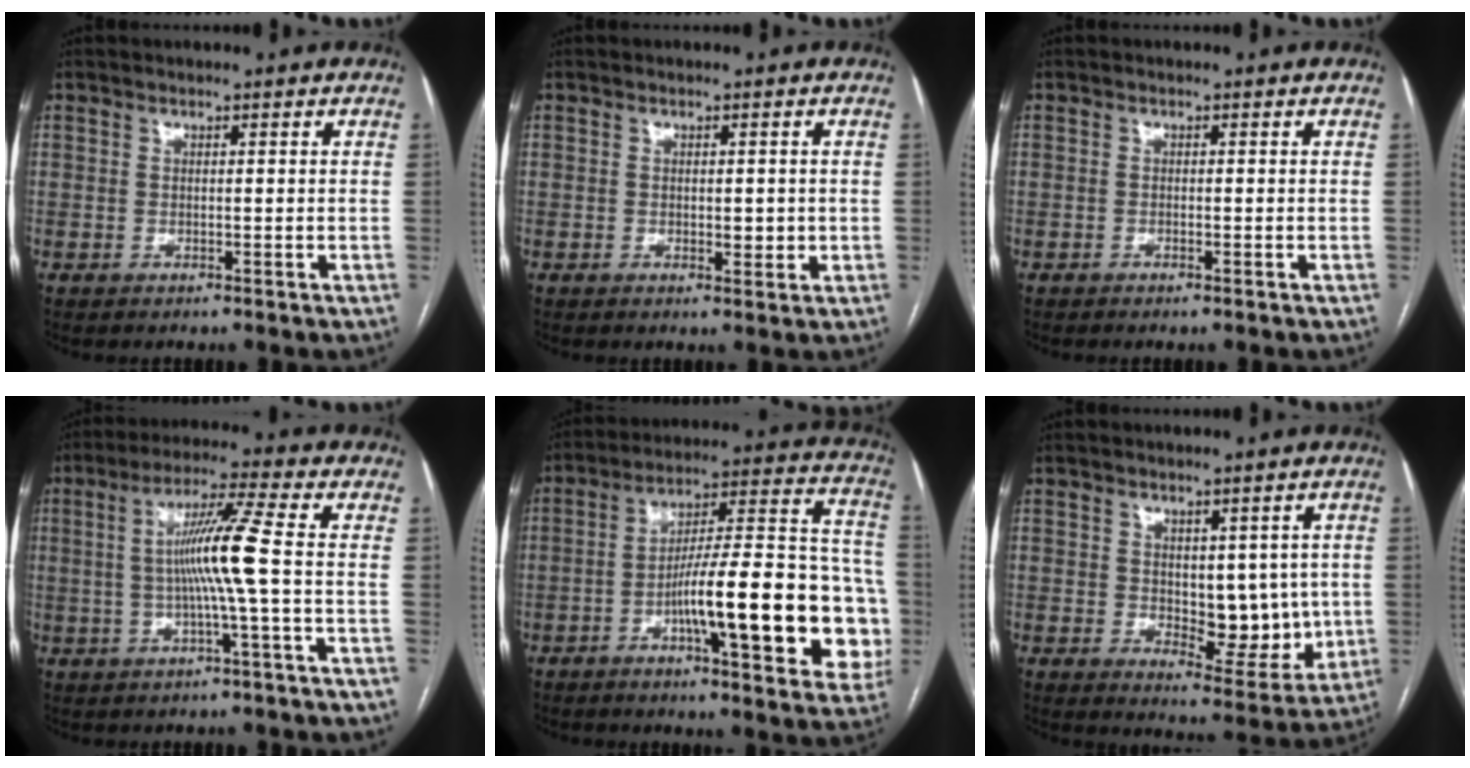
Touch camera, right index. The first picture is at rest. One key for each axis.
{"total": 2.3, "fx": -0.1, "fy": 1.2, "fz": 1.9, "tx": -0.023, "ty": -0.002, "tz": 0.004}
{"total": 0.7, "fx": -0.5, "fy": 0.0, "fz": 0.5, "tx": -0.013, "ty": -0.001, "tz": -0.008}
{"total": 8.7, "fx": -0.4, "fy": -1.5, "fz": 8.5, "tx": -0.159, "ty": 0.007, "tz": -0.007}
{"total": 22.2, "fx": -6.2, "fy": 4.0, "fz": 20.9, "tx": -0.234, "ty": 0.031, "tz": -0.078}
{"total": 8.7, "fx": 0.1, "fy": 4.6, "fz": 7.5, "tx": -0.082, "ty": -0.005, "tz": 0.021}